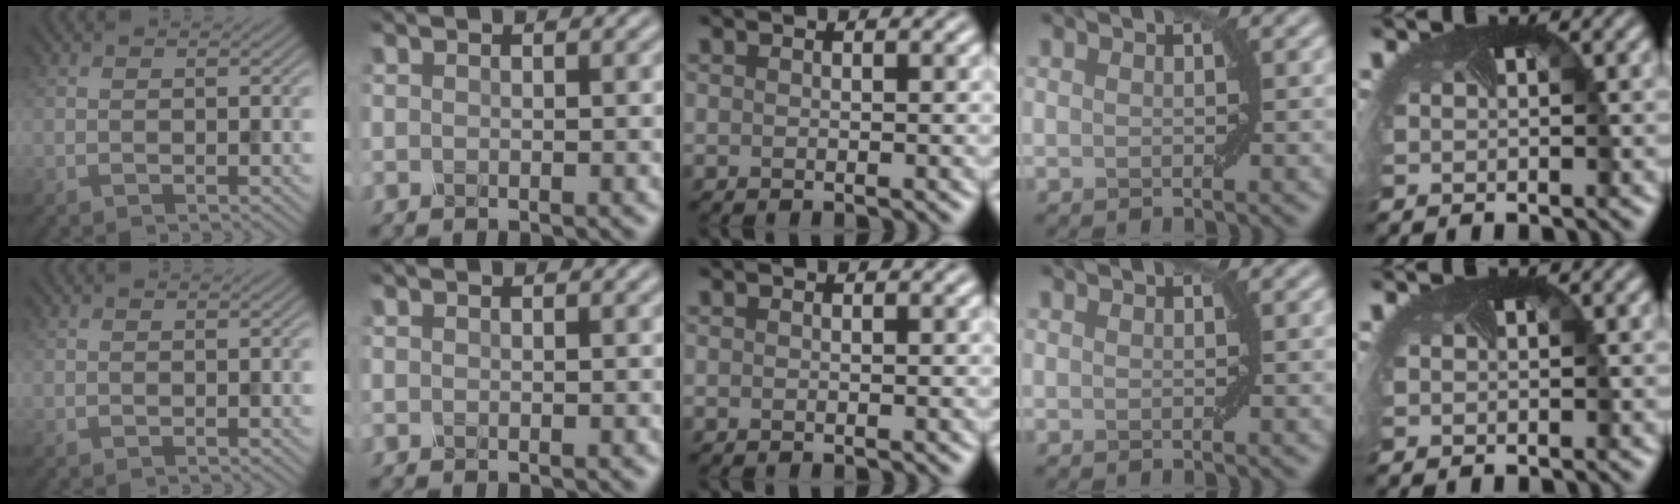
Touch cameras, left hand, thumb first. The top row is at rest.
{}